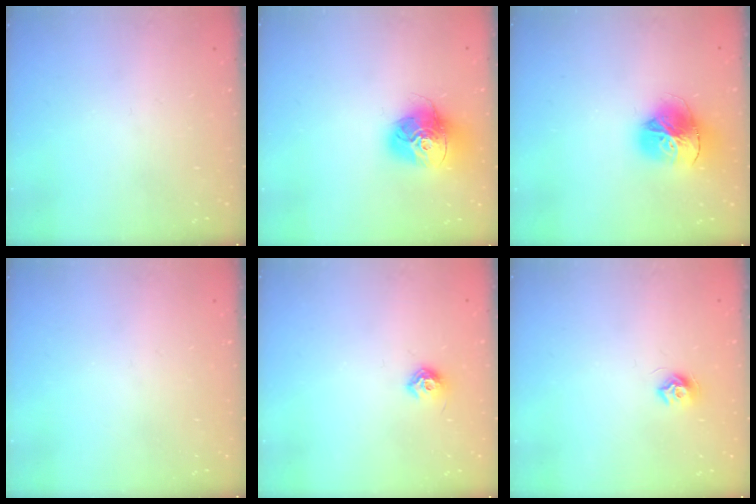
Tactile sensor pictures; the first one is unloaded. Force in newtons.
{"total": 15.3, "press": 15.2, "slide": 1.8}
{"total": 17.3, "press": 17.2, "slide": 1.8}
{"total": 0.0}
{"total": 7.9, "press": 7.8, "slide": 0.9}
{"total": 7.6, "press": 7.5, "slide": 0.5}